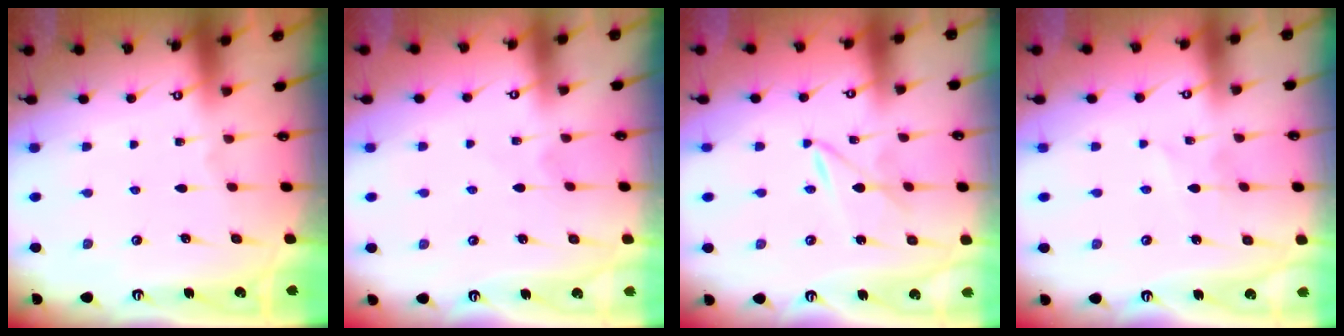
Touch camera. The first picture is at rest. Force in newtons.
{"total": 3.5, "press": 3.5, "slide": 0.4}
{"total": 2.1, "press": 2.1, "slide": 0.3}
{"total": 2.7, "press": 2.7, "slide": 0.3}